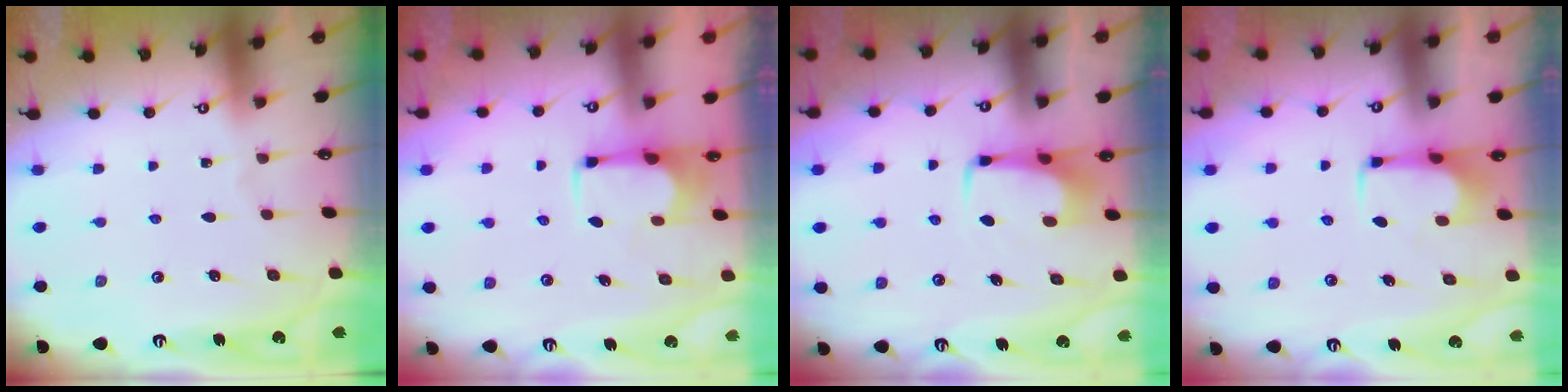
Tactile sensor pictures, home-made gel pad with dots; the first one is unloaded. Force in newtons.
{"total": 1.9, "press": 1.8, "slide": 0.8}
{"total": 3.7, "press": 3.7, "slide": 0.3}
{"total": 2.0, "press": 2.0, "slide": 0.2}